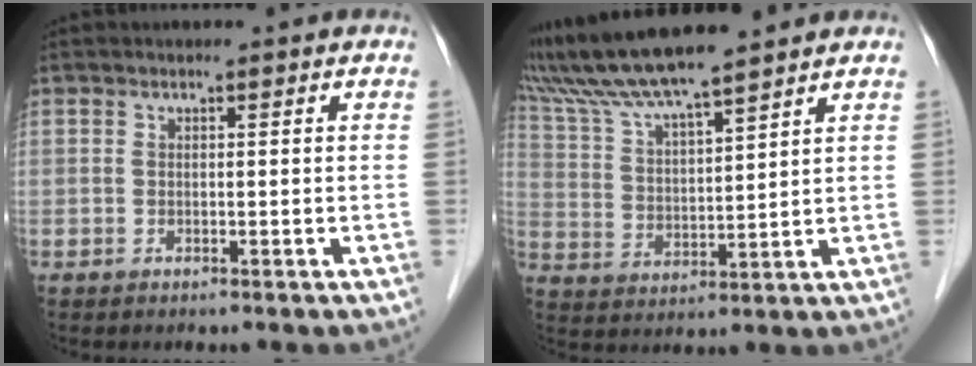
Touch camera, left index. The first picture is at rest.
{"total": 12.6, "force": [11.1, -0.2, 6.0], "torque": [-0.122, 0.026, 0.208]}